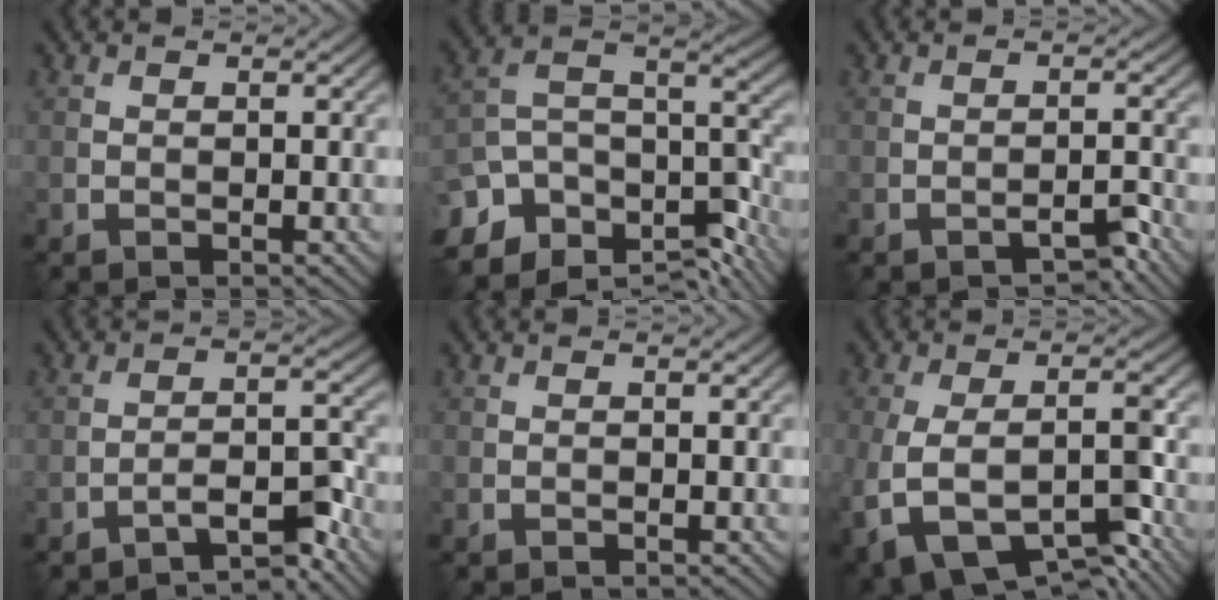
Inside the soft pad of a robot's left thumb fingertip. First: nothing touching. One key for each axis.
{"total": 12.8, "fx": -7.8, "fy": 6.6, "fz": 7.6, "tx": -0.186, "ty": -0.029, "tz": -0.116}
{"total": 2.2, "fx": -1.8, "fy": 0.4, "fz": 1.2, "tx": -0.016, "ty": 0.007, "tz": -0.030}
{"total": 4.6, "fx": -3.7, "fy": 0.6, "fz": 2.6, "tx": -0.038, "ty": 0.017, "tz": -0.064}
{"total": 0.0}
{"total": 11.0, "fx": -5.2, "fy": 5.7, "fz": 7.9, "tx": -0.168, "ty": -0.040, "tz": -0.071}